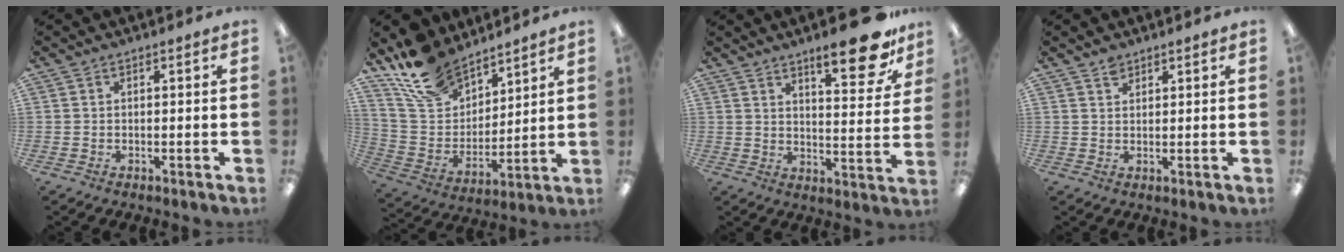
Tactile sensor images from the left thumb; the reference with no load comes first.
{"total": 16.5, "force": [13.3, 8.4, 5.1], "torque": [-0.119, -0.080, 0.254]}
{"total": 15.7, "force": [10.4, 4.8, 10.7], "torque": [-0.133, -0.064, 0.162]}
{"total": 1.9, "force": [1.7, 0.9, 0.3], "torque": [0.001, -0.007, 0.032]}